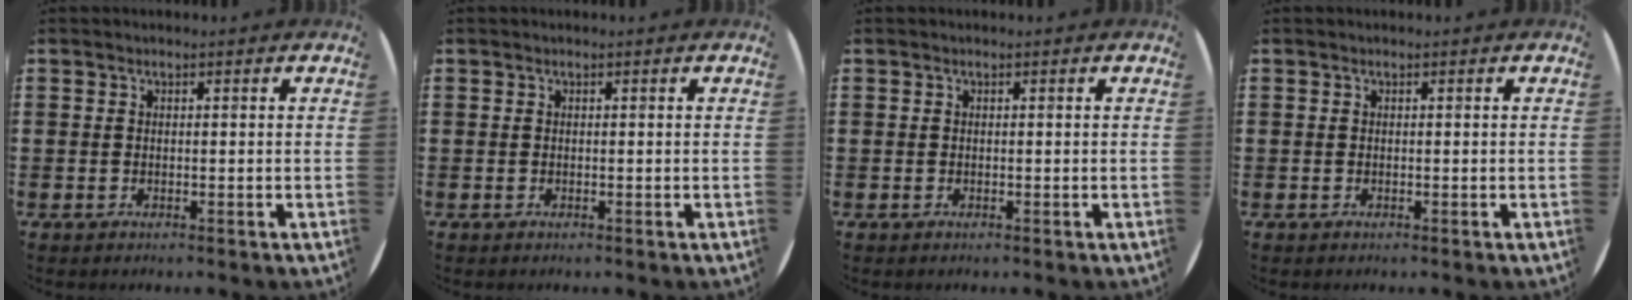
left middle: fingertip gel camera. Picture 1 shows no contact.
{"total": 0.0}
{"total": 0.0}
{"total": 0.0}